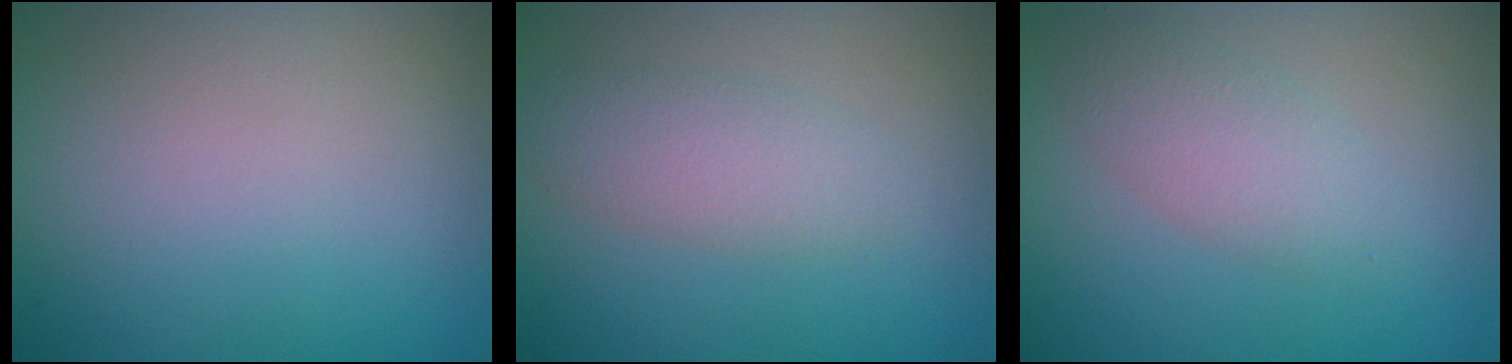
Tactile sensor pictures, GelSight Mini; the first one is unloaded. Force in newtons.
{"total": 2.9, "press": 2.9, "slide": 0.1}
{"total": 2.9, "press": 2.9, "slide": 0.1}